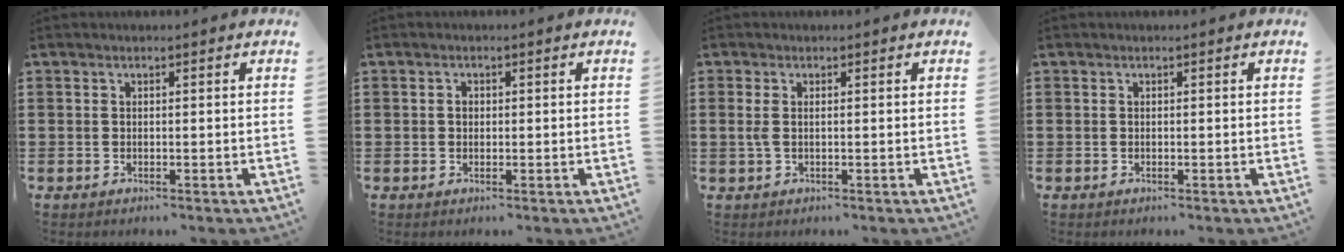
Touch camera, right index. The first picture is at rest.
{"total": 0.9, "force": [0.1, 0.7, 0.6], "torque": [-0.013, 0.004, 0.001]}
{"total": 1.5, "force": [0.0, 0.6, 1.3], "torque": [-0.035, 0.001, -0.003]}
{"total": 0.0}